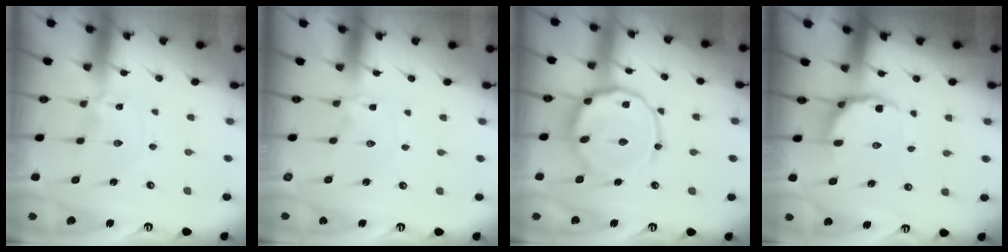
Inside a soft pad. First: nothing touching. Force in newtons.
{"total": 1.3, "press": 1.3, "slide": 0.3}
{"total": 16.0, "press": 16.0, "slide": 1.3}
{"total": 6.6, "press": 6.0, "slide": 2.8}